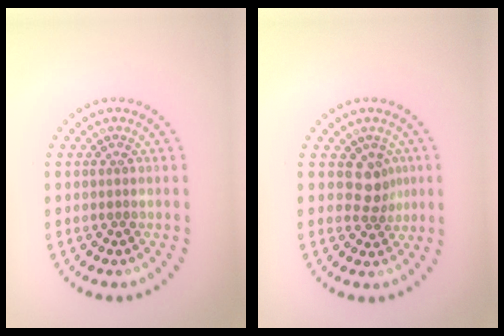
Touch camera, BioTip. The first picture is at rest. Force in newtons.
{"total": 2.3, "press": 1.7, "slide": 1.6}